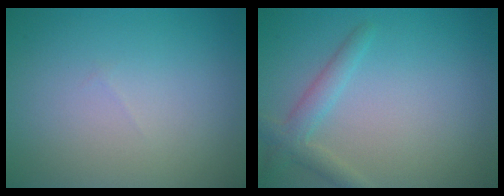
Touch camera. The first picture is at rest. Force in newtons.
{"total": 2.4, "press": 2.3, "slide": 0.1}